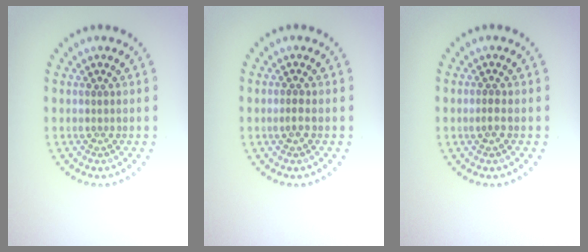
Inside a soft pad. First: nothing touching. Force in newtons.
{"total": 1.0, "press": 0.9, "slide": 0.3}
{"total": 1.0, "press": 0.9, "slide": 0.3}